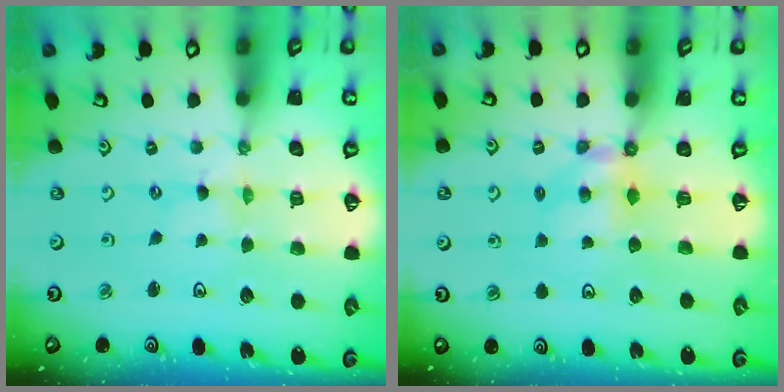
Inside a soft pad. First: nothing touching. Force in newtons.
{"total": 5.5, "press": 5.5, "slide": 0.1}